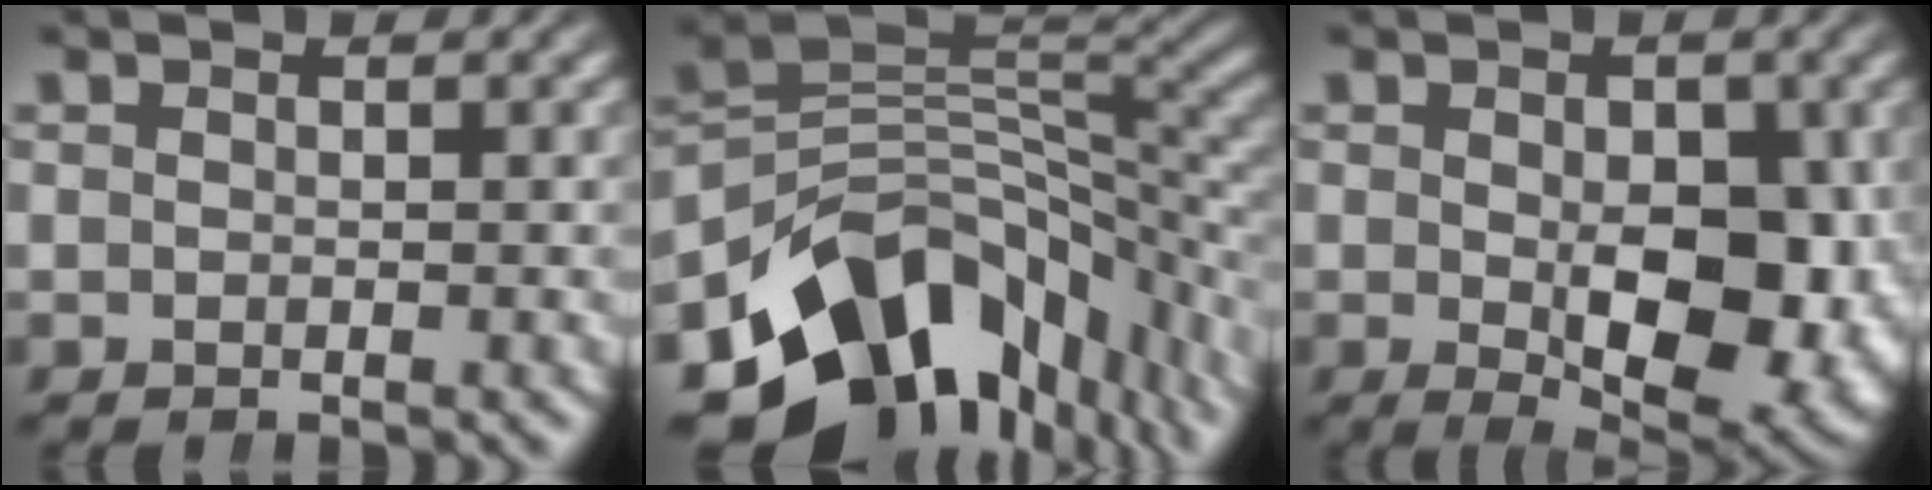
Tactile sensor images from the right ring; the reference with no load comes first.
{"total": 18.5, "force": [-7.4, 11.5, 12.5], "torque": [-0.202, -0.051, -0.092]}
{"total": 9.8, "force": [-1.7, 4.6, 8.5], "torque": [-0.129, -0.040, -0.003]}